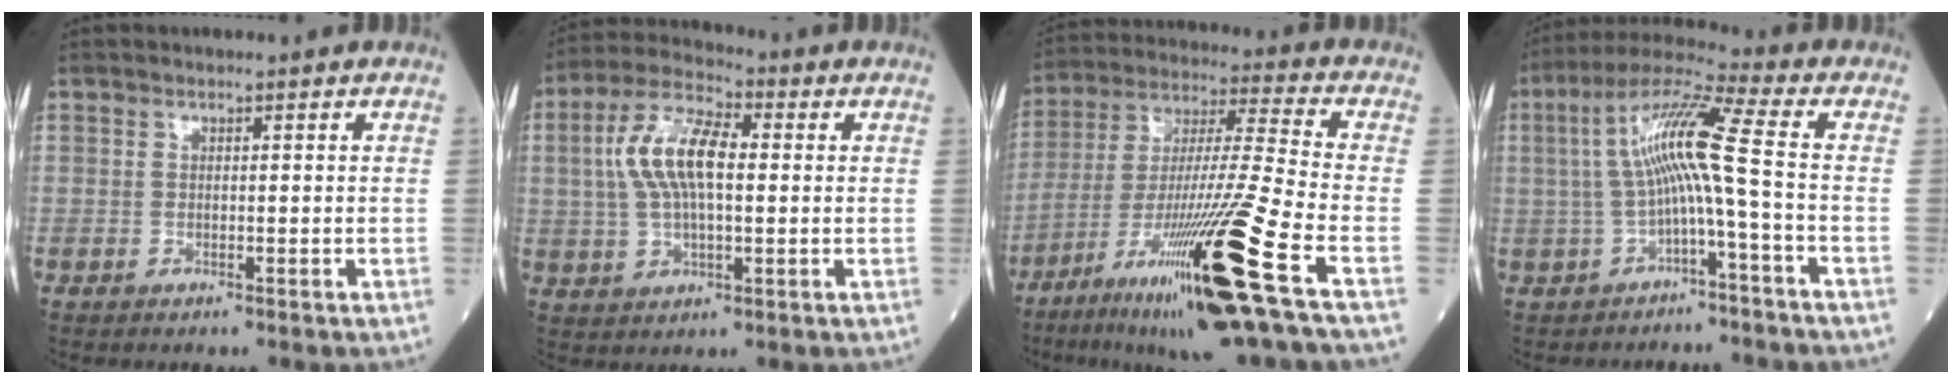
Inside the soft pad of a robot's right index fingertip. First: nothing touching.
{"total": 10.6, "force": [1.4, 4.1, 9.7], "torque": [-0.208, 0.022, 0.024]}
{"total": 24.5, "force": [-12.4, -1.2, 21.0], "torque": [-0.361, -0.044, -0.222]}
{"total": 9.6, "force": [-0.7, -0.8, 9.6], "torque": [-0.184, 0.035, -0.013]}